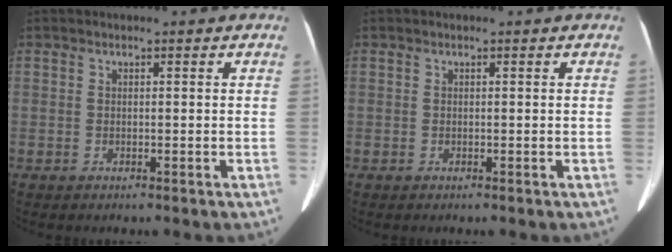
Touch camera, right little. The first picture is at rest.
{"total": 0.0}